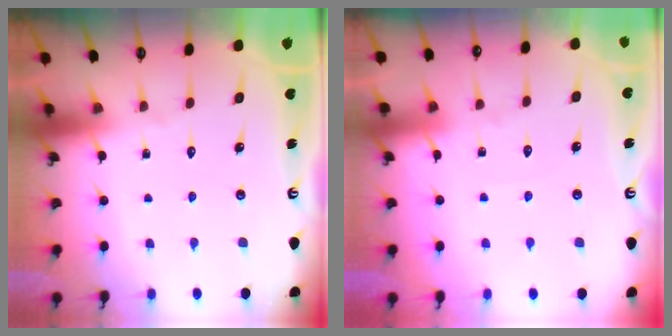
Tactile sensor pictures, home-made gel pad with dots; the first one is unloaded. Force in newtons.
{"total": 2.7, "press": 2.7, "slide": 0.4}